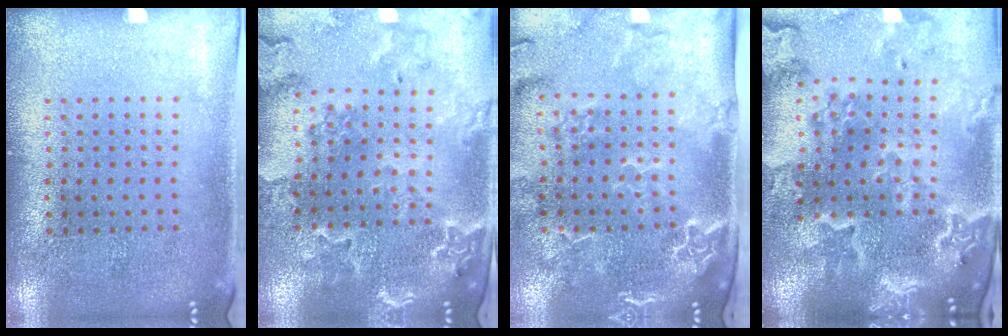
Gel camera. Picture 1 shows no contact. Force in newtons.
{"total": 1.8, "press": 1.8, "slide": 0.3}
{"total": 2.9, "press": 2.4, "slide": 1.6}
{"total": 4.4, "press": 3.6, "slide": 2.6}